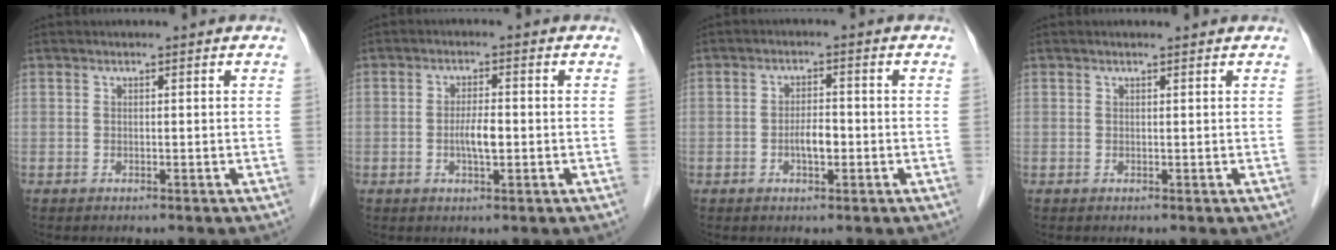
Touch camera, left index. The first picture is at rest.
{"total": 3.3, "force": [-0.6, 0.7, 3.2], "torque": [-0.062, -0.002, -0.012]}
{"total": 3.1, "force": [-1.0, 1.1, 2.7], "torque": [-0.049, 0.002, -0.017]}
{"total": 0.9, "force": [0.8, 0.1, 0.4], "torque": [-0.010, 0.006, 0.012]}